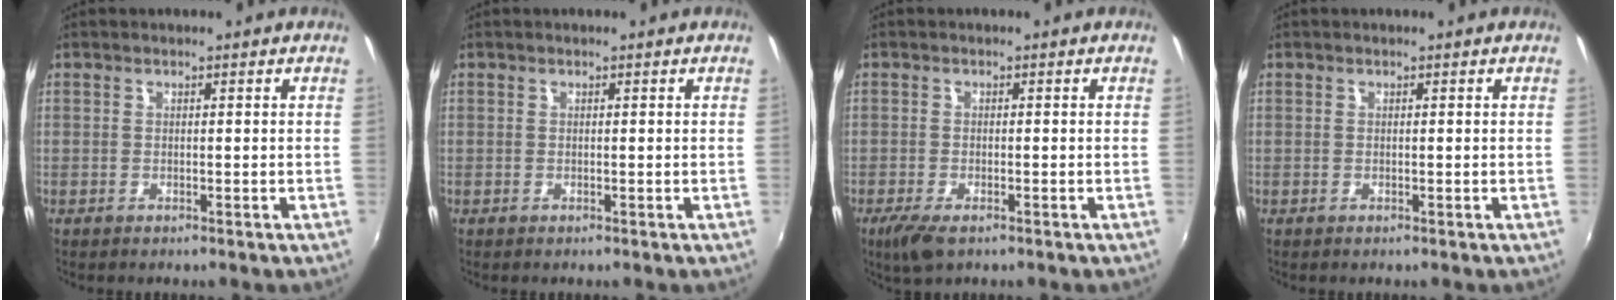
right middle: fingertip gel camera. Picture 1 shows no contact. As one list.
[{"total": 0.0}, {"total": 4.6, "force": [-2.9, 1.6, 3.1], "torque": [-0.073, -0.018, -0.052]}, {"total": 0.0}]